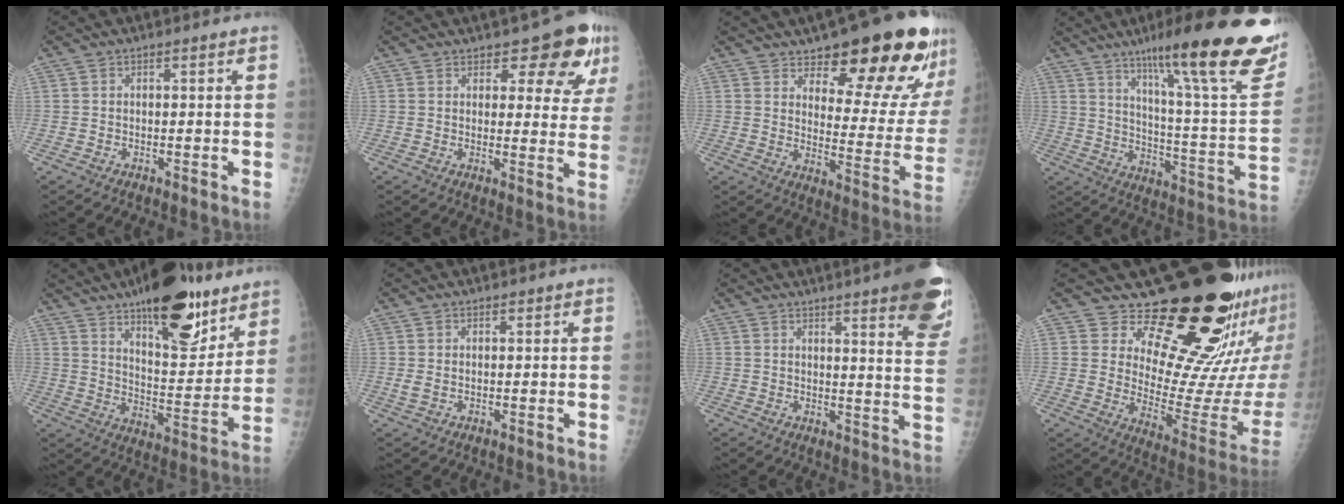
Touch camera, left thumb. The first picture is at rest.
{"total": 9.6, "force": [6.4, 4.3, 5.7], "torque": [-0.031, -0.036, 0.074]}
{"total": 21.9, "force": [15.4, 6.9, 14.0], "torque": [-0.140, -0.098, 0.206]}
{"total": 29.9, "force": [18.4, 4.7, 23.1], "torque": [-0.288, -0.063, 0.267]}
{"total": 21.9, "force": [14.4, 8.2, 14.3], "torque": [-0.166, -0.072, 0.222]}
{"total": 1.6, "force": [0.5, 1.1, 1.1], "torque": [-0.023, -0.005, 0.014]}
{"total": 15.8, "force": [10.0, 2.5, 12.0], "torque": [-0.122, -0.047, 0.109]}
{"total": 24.4, "force": [16.8, 8.8, 15.4], "torque": [-0.179, -0.136, 0.238]}